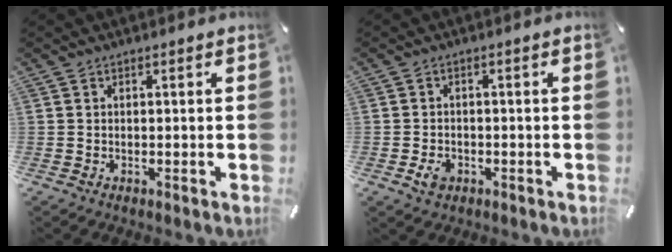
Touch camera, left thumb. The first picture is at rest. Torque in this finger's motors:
{"motor_torque": [0.07, 1.15, 0.11, 0.02, 0.01]}